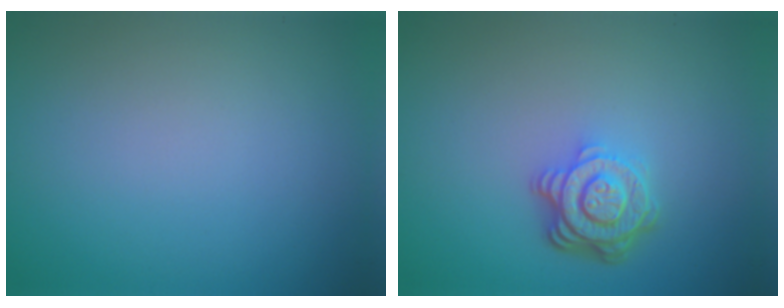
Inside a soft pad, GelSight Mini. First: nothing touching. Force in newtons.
{"total": 4.5, "press": 3.3, "slide": 3.1}